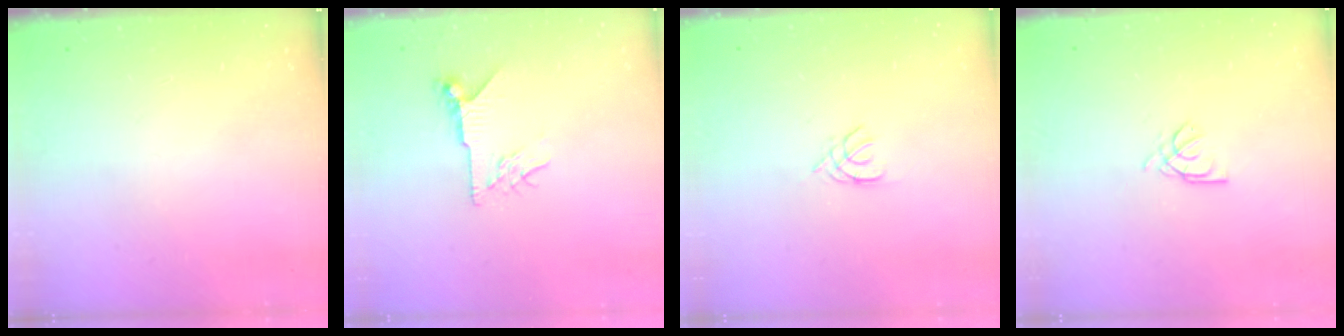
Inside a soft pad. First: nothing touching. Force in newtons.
{"total": 7.2, "press": 7.2, "slide": 0.2}
{"total": 1.4, "press": 1.4, "slide": 0.3}
{"total": 2.2, "press": 2.2, "slide": 0.6}